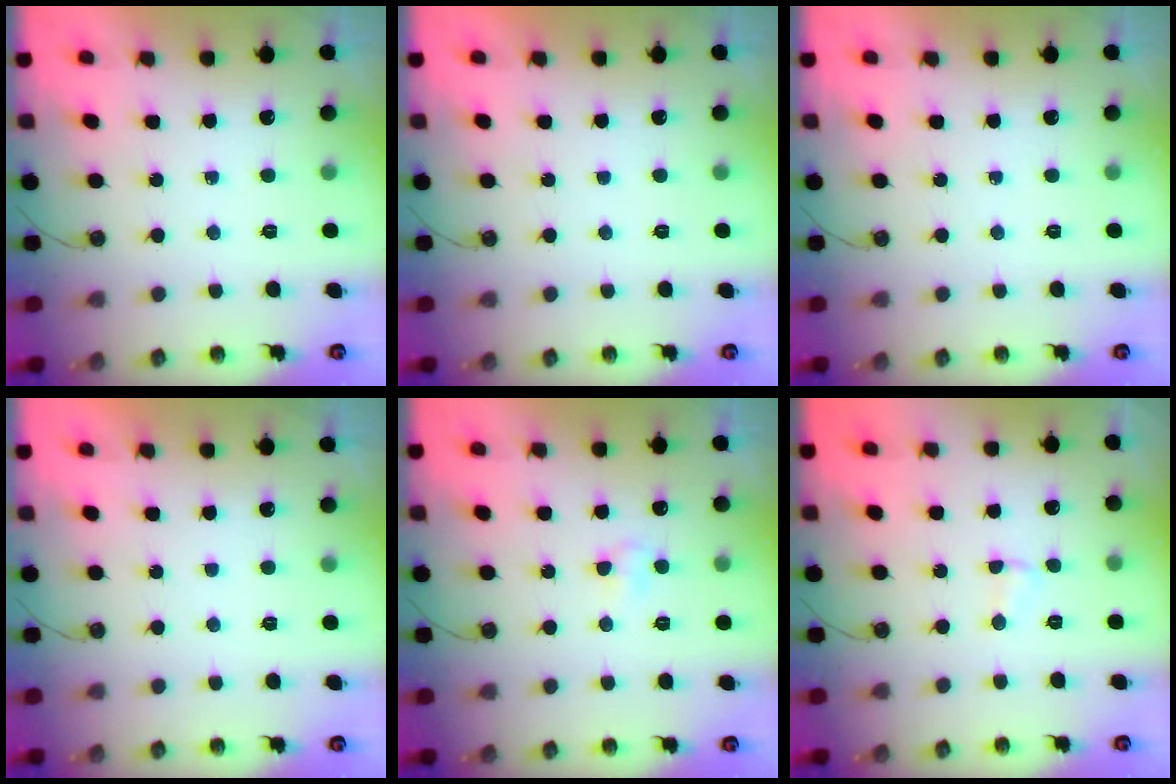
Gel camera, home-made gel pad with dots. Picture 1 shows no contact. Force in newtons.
{"total": 0.0}
{"total": 0.0}
{"total": 0.0}
{"total": 2.9, "press": 2.7, "slide": 0.9}
{"total": 1.8, "press": 1.7, "slide": 0.4}